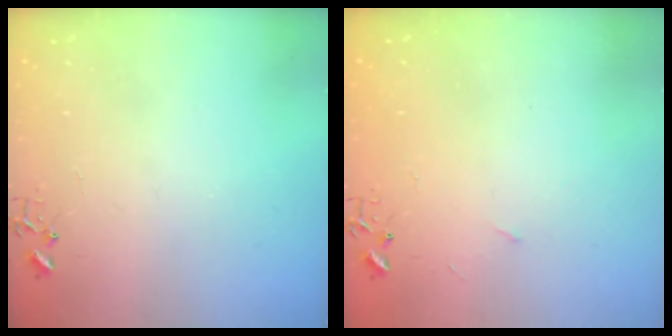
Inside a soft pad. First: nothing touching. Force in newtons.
{"total": 2.6, "press": 2.6, "slide": 0.4}